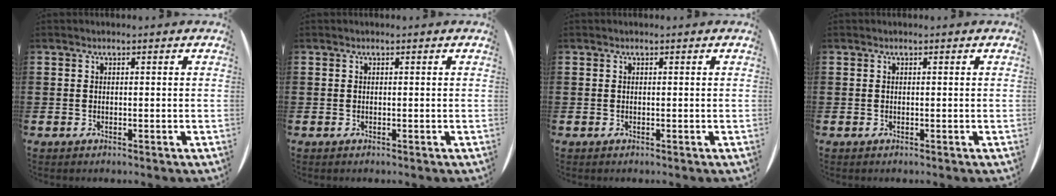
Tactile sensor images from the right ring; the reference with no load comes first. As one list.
[{"total": 0.0}, {"total": 0.0}, {"total": 0.0}]